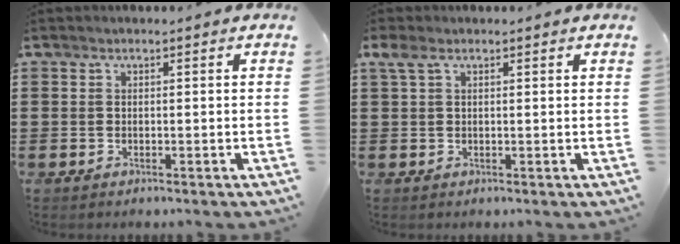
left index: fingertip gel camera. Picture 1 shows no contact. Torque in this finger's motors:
{"motor_torque": [0.29, -0.24, -0.01, 0.00]}